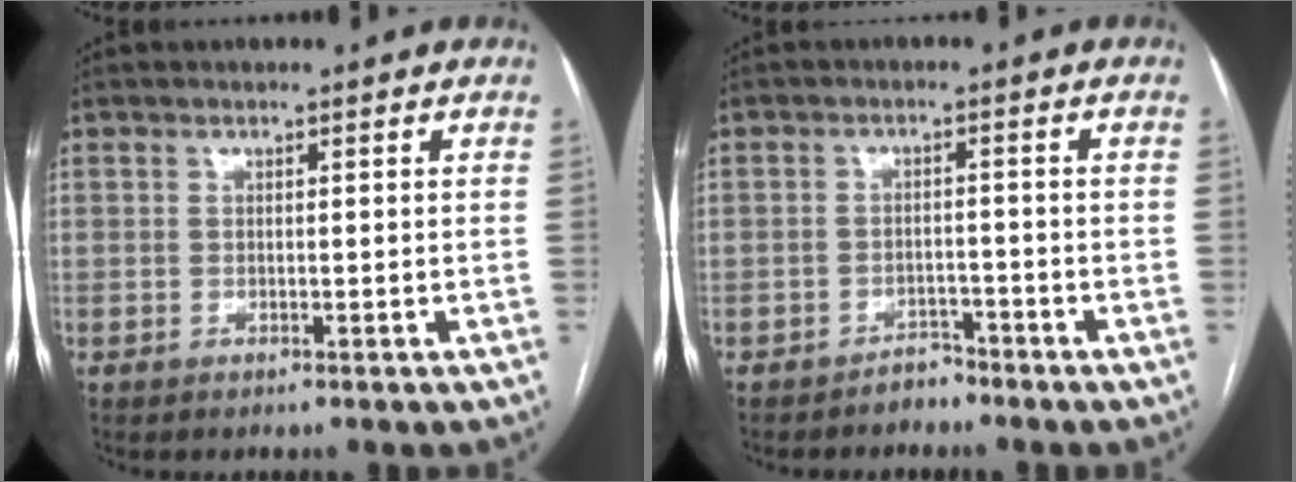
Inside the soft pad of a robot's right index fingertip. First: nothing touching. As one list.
[{"total": 2.3, "force": [-2.1, 1.0, 0.0], "torque": [0.002, 0.004, -0.033]}]